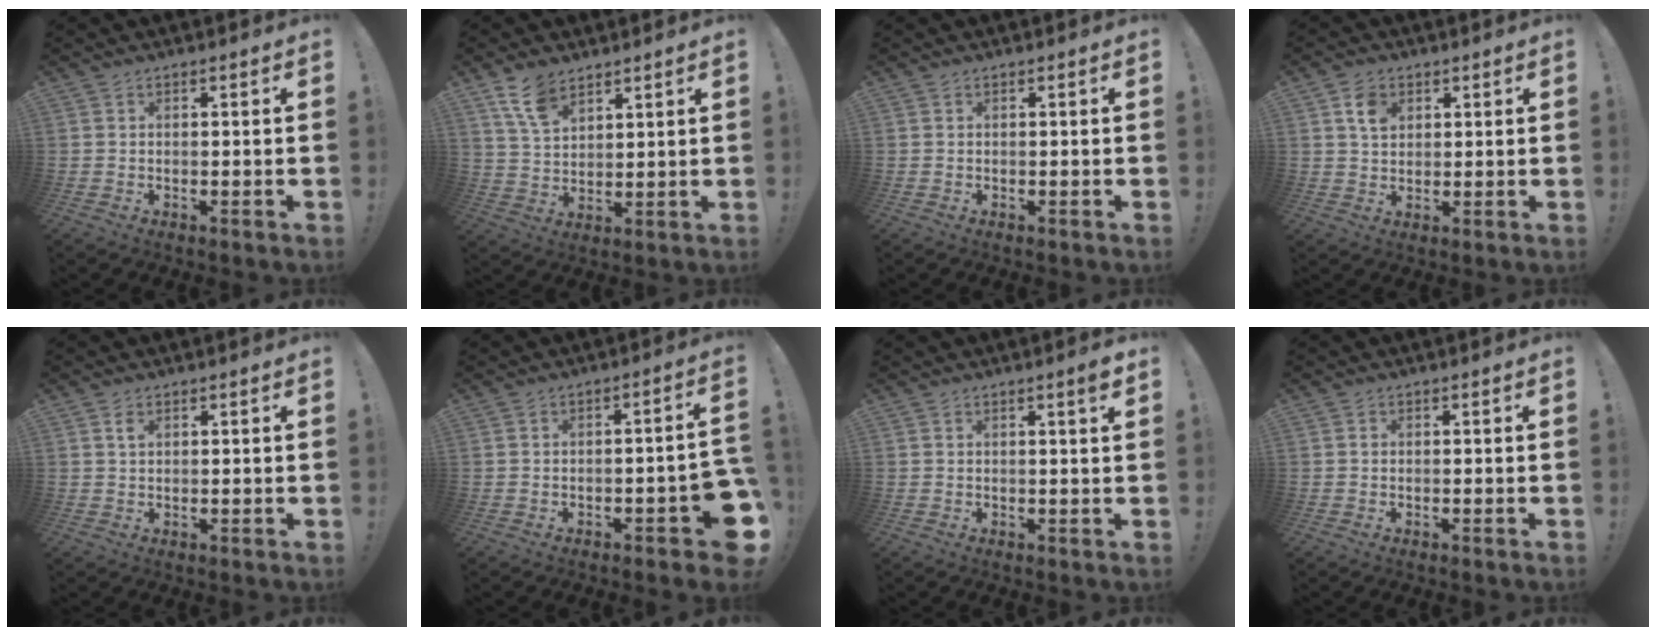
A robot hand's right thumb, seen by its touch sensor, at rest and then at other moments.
{"total": 8.7, "force": [6.2, 4.2, 4.5], "torque": [-0.089, -0.023, 0.119]}
{"total": 0.0}
{"total": 6.0, "force": [2.9, 4.5, 2.8], "torque": [-0.042, -0.004, 0.053]}
{"total": 1.6, "force": [0.9, 0.9, 1.0], "torque": [-0.013, -0.001, 0.016]}
{"total": 6.7, "force": [-2.9, 2.0, 5.7], "torque": [-0.074, 0.011, -0.042]}
{"total": 2.5, "force": [1.2, -0.2, 2.1], "torque": [-0.025, -0.008, 0.016]}
{"total": 0.0}